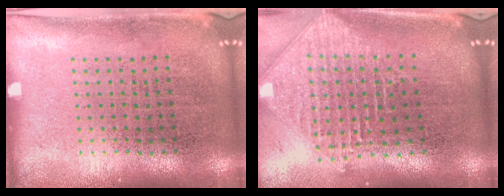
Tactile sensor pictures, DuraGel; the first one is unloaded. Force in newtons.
{"total": 2.5, "press": 2.0, "slide": 1.6}